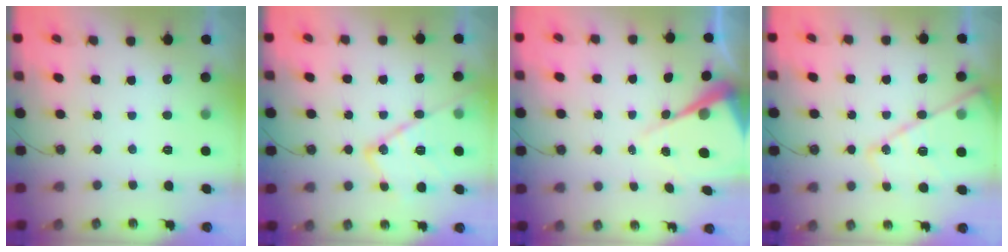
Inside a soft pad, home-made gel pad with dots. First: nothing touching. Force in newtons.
{"total": 17.3, "press": 17.2, "slide": 1.6}
{"total": 10.1, "press": 10.1, "slide": 0.9}
{"total": 16.2, "press": 16.2, "slide": 1.2}